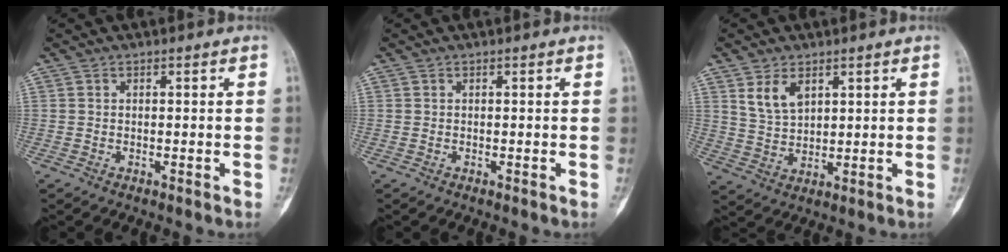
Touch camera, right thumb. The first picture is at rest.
{"total": 0.0}
{"total": 5.8, "force": [3.0, 3.4, 3.6], "torque": [-0.056, -0.017, 0.066]}